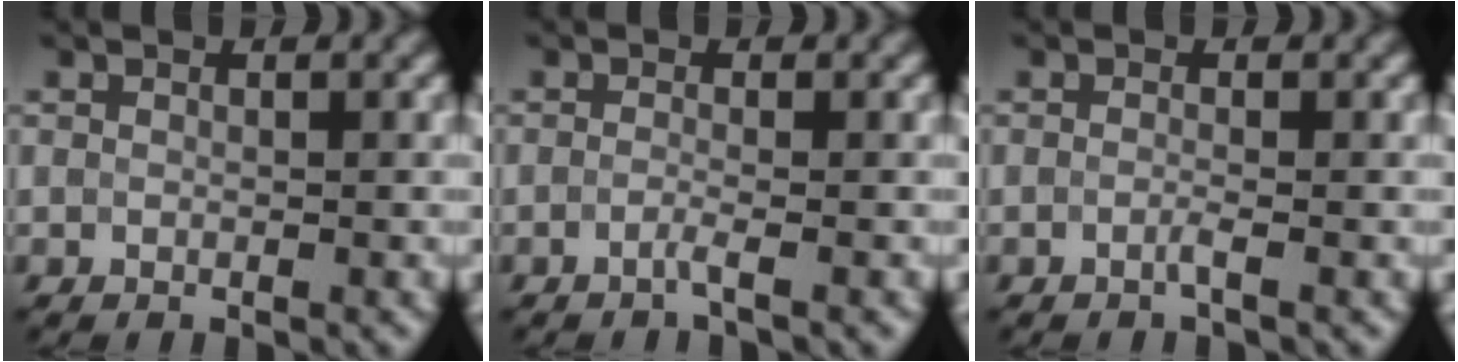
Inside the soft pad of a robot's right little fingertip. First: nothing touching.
{"total": 1.2, "force": [-1.1, -0.1, 0.3], "torque": [-0.004, -0.003, -0.024]}
{"total": 1.0, "force": [-0.9, -0.3, -0.1], "torque": [-0.003, -0.004, -0.015]}